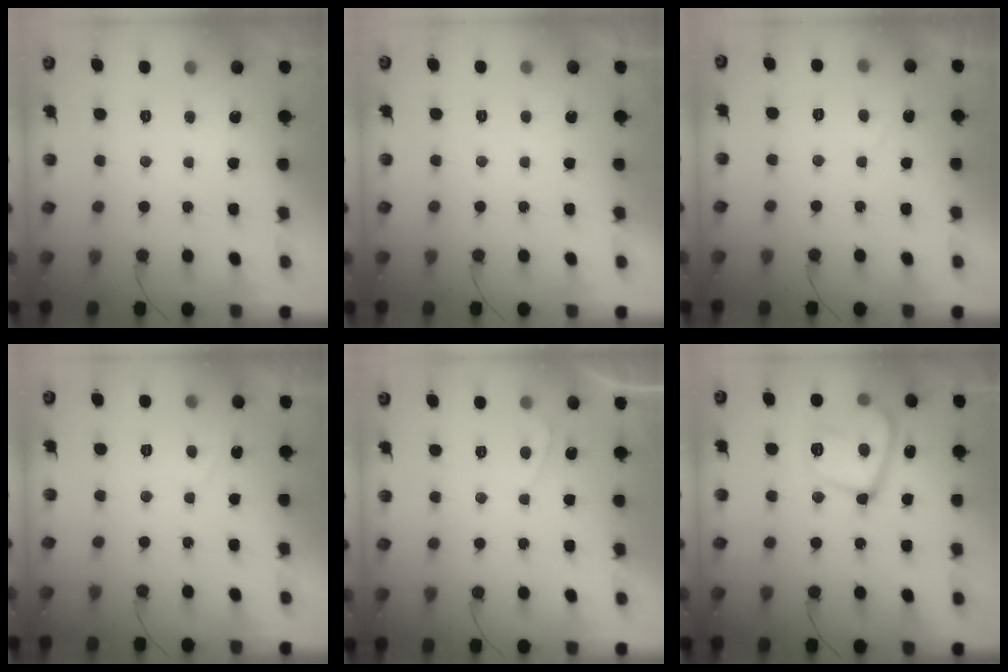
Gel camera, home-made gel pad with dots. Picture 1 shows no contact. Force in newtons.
{"total": 2.2, "press": 2.1, "slide": 0.4}
{"total": 2.0, "press": 1.9, "slide": 0.6}
{"total": 2.4, "press": 2.3, "slide": 0.5}
{"total": 0.8, "press": 0.7, "slide": 0.5}
{"total": 15.3, "press": 15.2, "slide": 1.7}